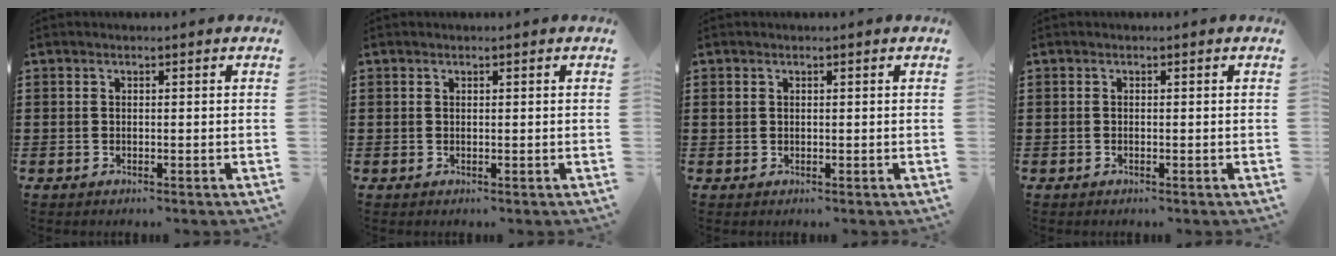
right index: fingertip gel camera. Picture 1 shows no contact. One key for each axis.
{"total": 0.0}
{"total": 0.8, "fx": 0.3, "fy": 0.7, "fz": 0.3, "tx": -0.009, "ty": 0.005, "tz": 0.005}
{"total": 0.0}